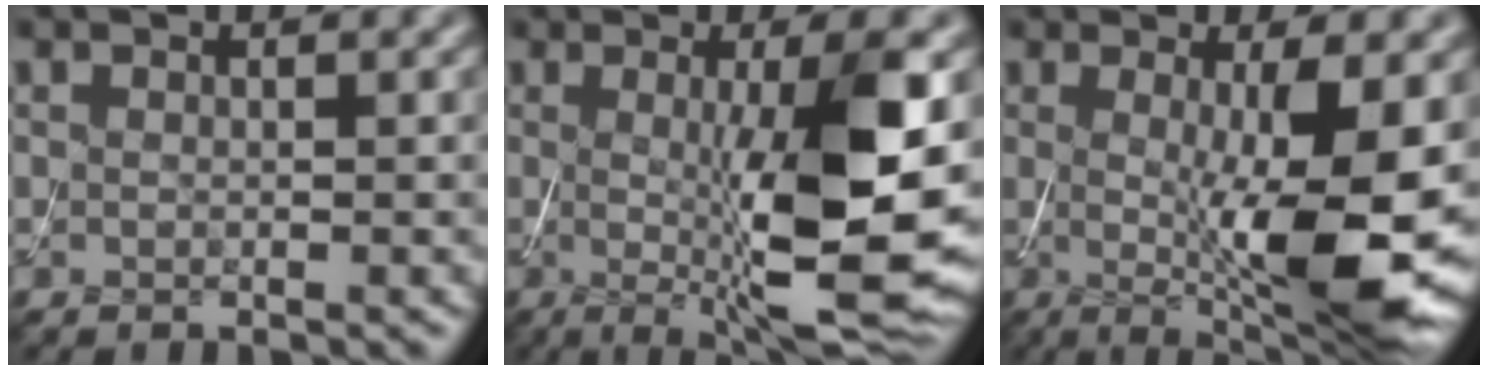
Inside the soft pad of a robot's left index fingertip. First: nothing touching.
{"total": 12.1, "force": [-0.3, 2.7, 11.8], "torque": [-0.168, -0.016, 0.004]}
{"total": 10.9, "force": [-0.8, 2.5, 10.6], "torque": [-0.153, -0.027, -0.003]}